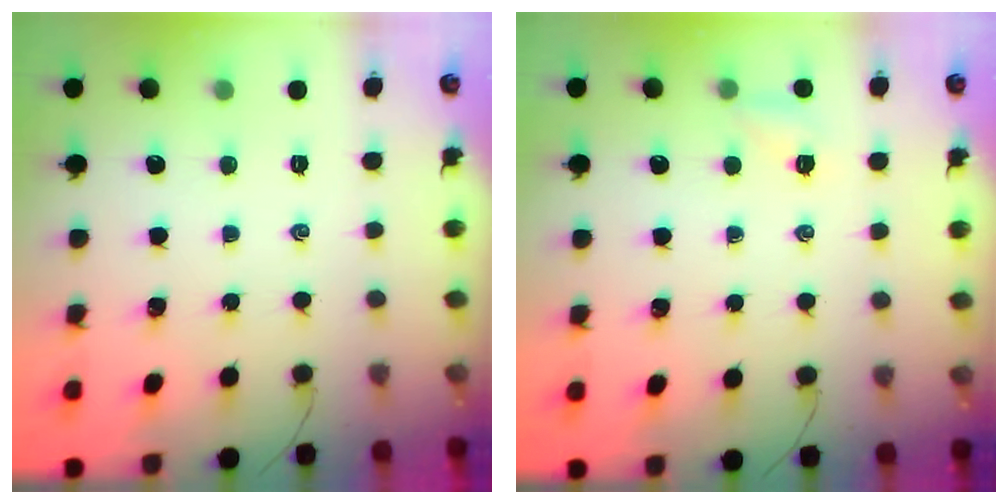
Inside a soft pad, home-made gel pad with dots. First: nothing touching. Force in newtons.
{"total": 4.2, "press": 4.0, "slide": 1.3}